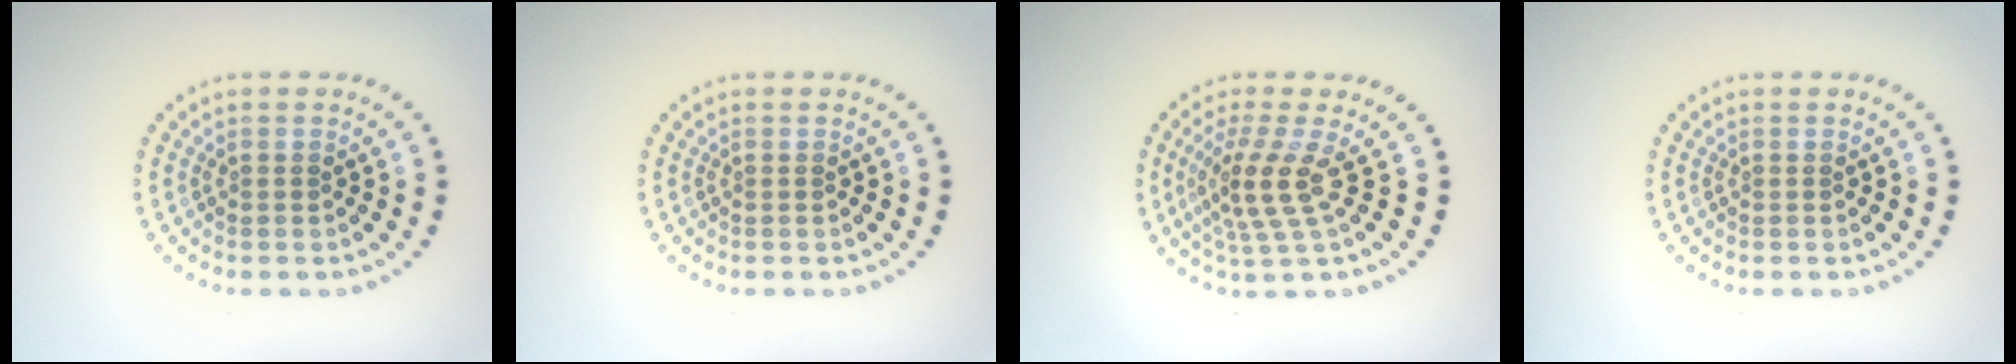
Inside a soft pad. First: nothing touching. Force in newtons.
{"total": 0.0}
{"total": 3.5, "press": 2.5, "slide": 2.4}
{"total": 0.0}